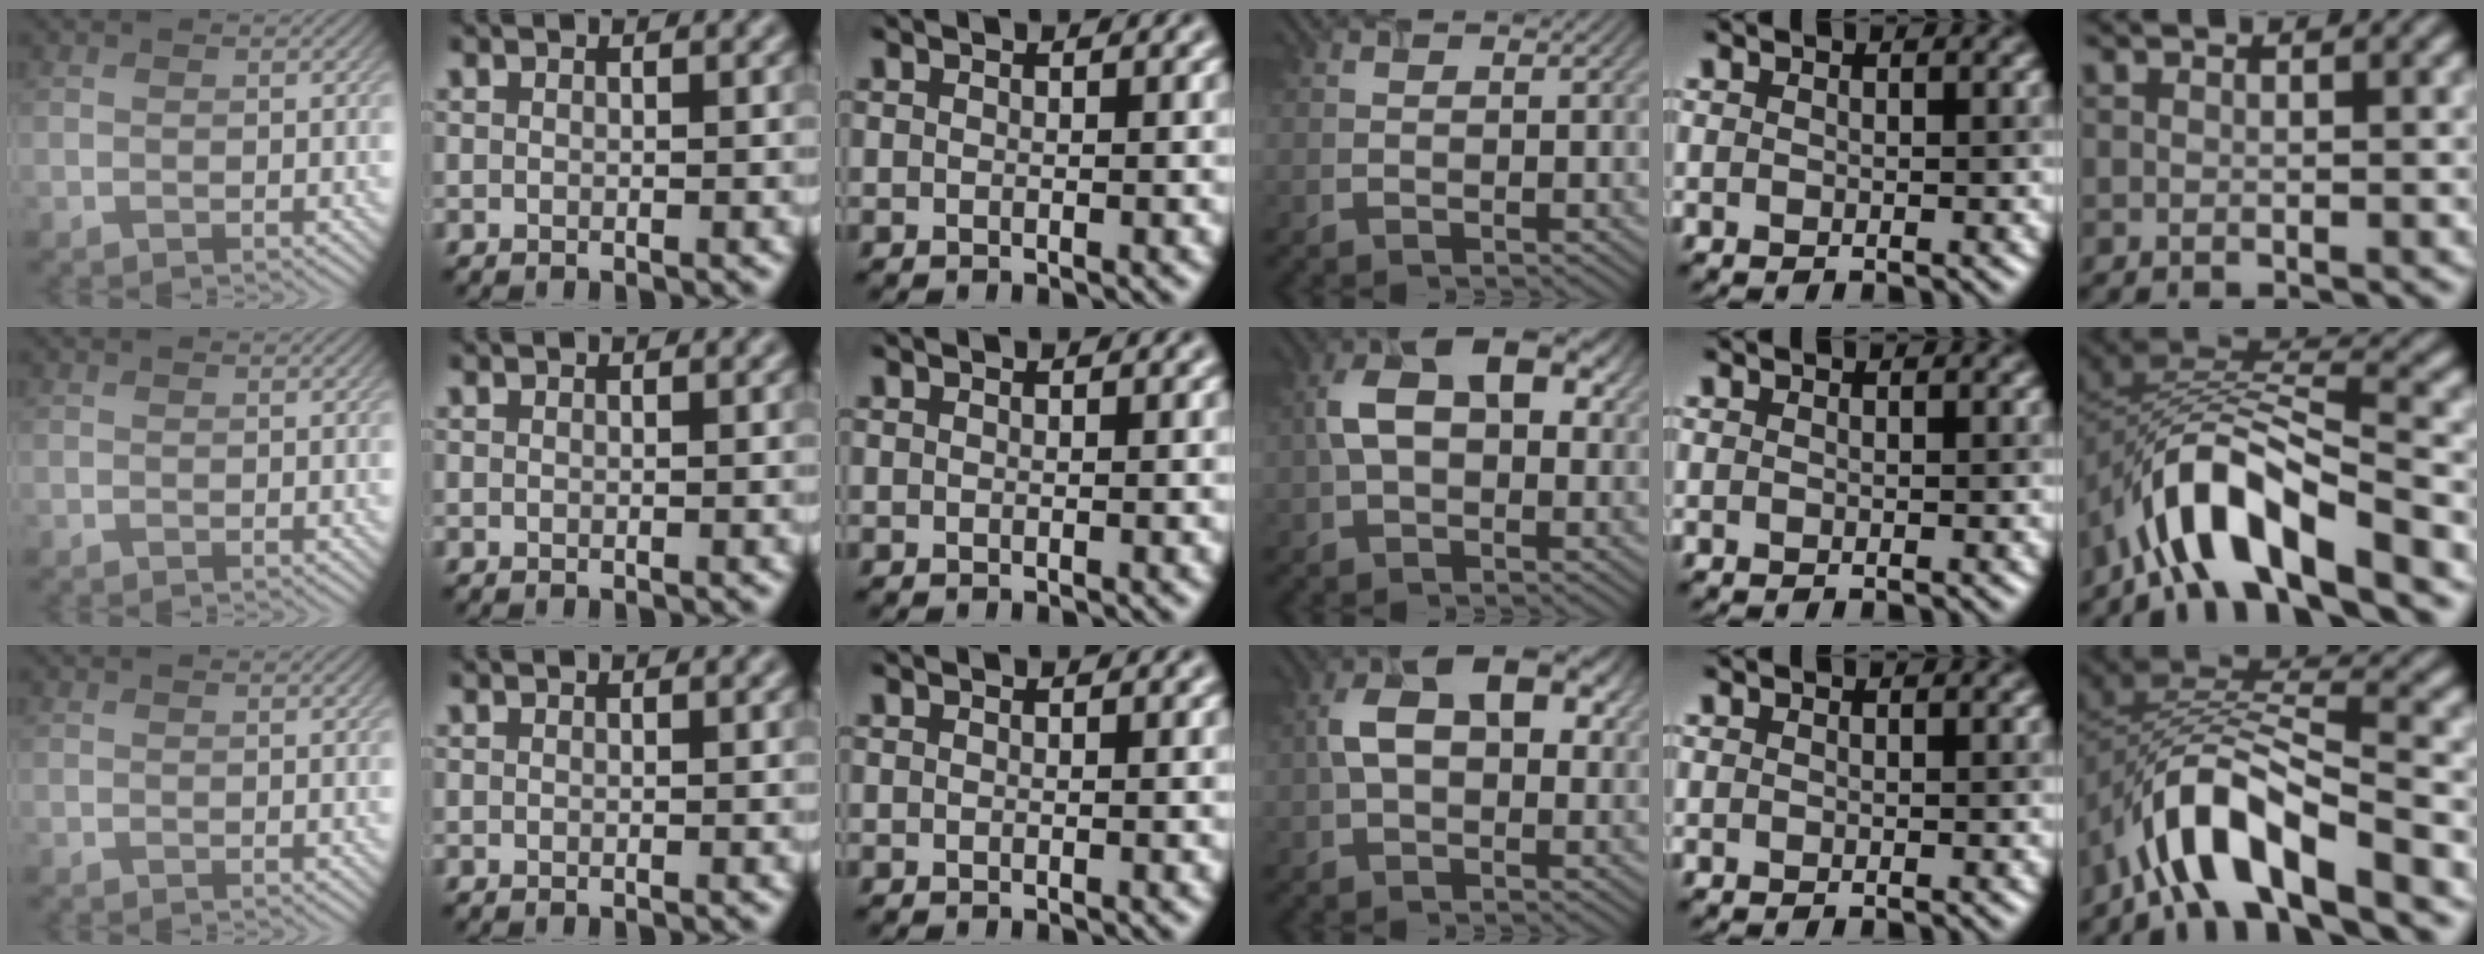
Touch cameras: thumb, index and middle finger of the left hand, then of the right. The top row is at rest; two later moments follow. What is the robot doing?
{"motion": "lift_and_place", "object": "timer"}